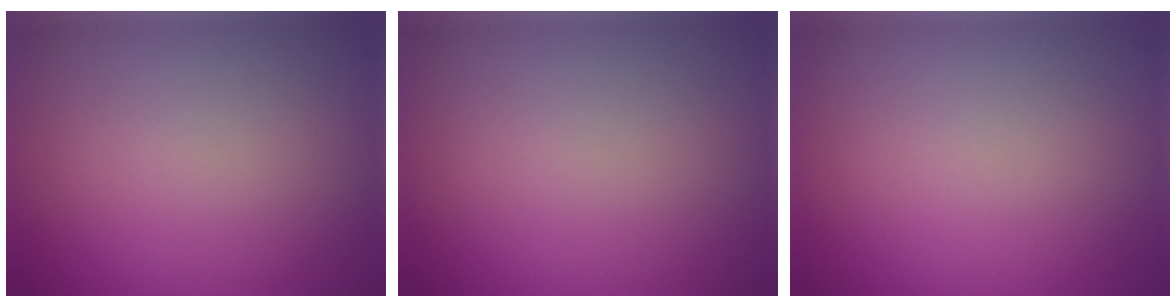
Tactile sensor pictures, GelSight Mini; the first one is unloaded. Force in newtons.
{"total": 0.0}
{"total": 0.0}